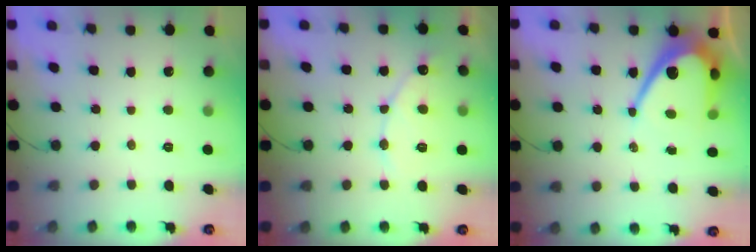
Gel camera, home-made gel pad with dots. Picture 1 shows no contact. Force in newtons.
{"total": 9.5, "press": 9.5, "slide": 0.7}
{"total": 12.8, "press": 12.8, "slide": 0.9}